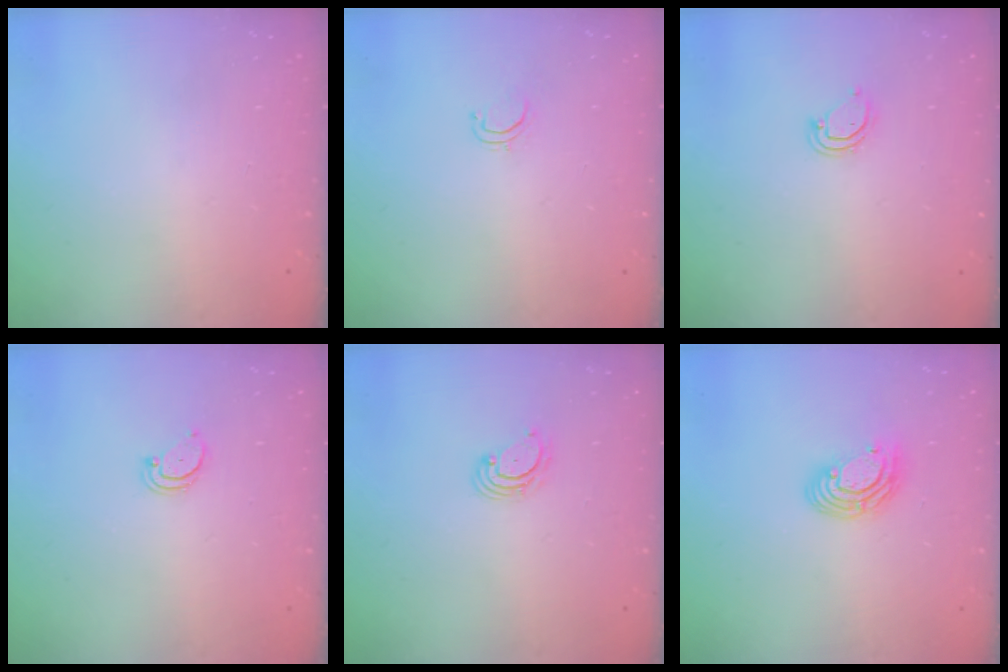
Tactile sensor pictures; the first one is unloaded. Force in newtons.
{"total": 3.3, "press": 3.2, "slide": 0.3}
{"total": 3.1, "press": 3.1, "slide": 0.2}
{"total": 1.9, "press": 1.9, "slide": 0.2}
{"total": 3.8, "press": 3.8, "slide": 0.5}
{"total": 7.9, "press": 7.8, "slide": 1.2}